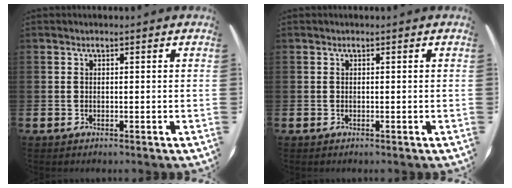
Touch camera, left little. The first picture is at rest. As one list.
[{"total": 0.0}]